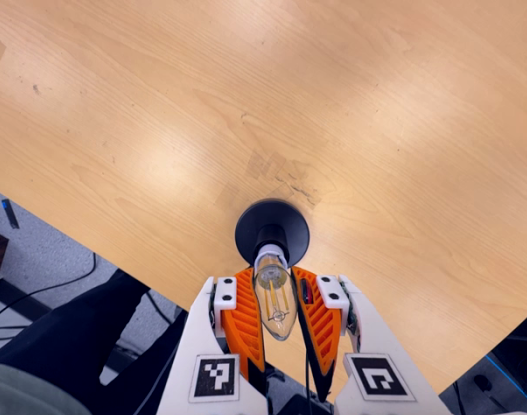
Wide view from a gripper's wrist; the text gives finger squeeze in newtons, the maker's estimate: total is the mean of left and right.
{"total": 20.0, "left": 21.8, "right": 18.2}